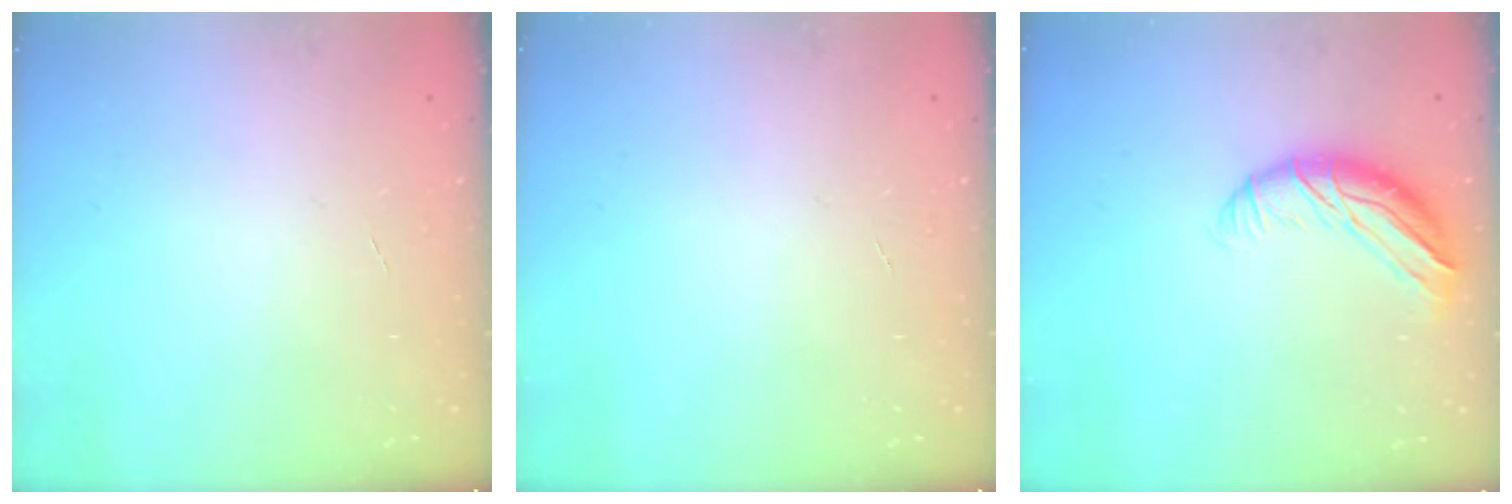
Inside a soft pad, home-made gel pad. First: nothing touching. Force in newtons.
{"total": 0.0}
{"total": 10.2, "press": 9.9, "slide": 2.5}